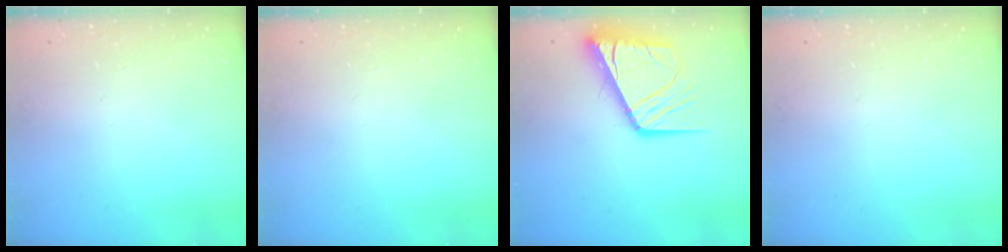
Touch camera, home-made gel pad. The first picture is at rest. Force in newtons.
{"total": 0.0}
{"total": 15.2, "press": 15.1, "slide": 1.9}
{"total": 0.0}